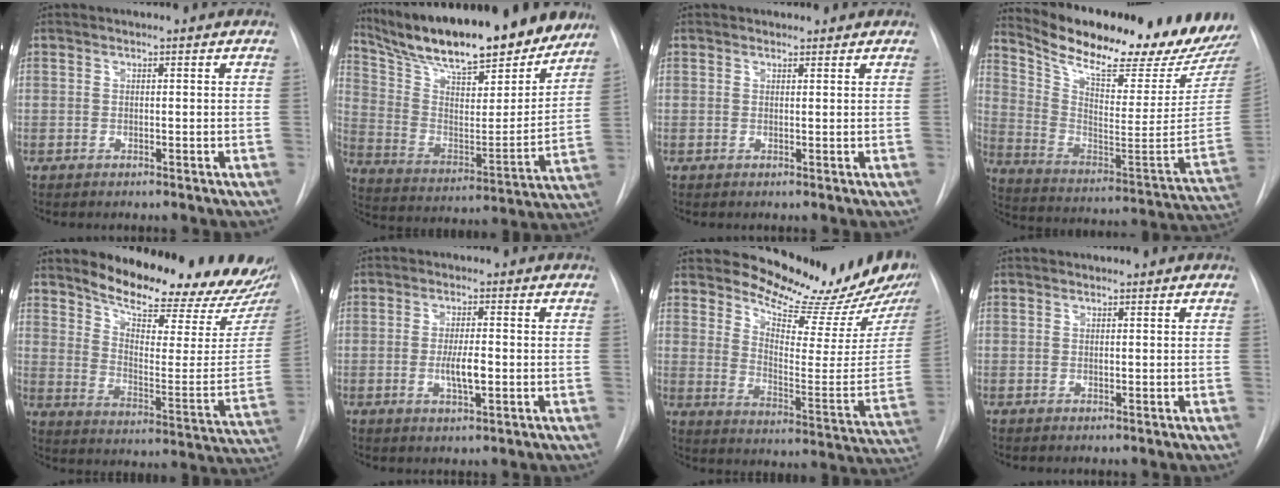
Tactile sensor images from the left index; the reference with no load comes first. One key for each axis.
{"total": 26.1, "fx": 22.3, "fy": 5.4, "fz": 12.5, "tx": -0.210, "ty": -0.016, "tz": 0.337}
{"total": 1.2, "fx": 1.1, "fy": 0.5, "fz": 0.0, "tx": -0.003, "ty": 0.001, "tz": 0.012}
{"total": 25.4, "fx": 22.5, "fy": 2.7, "fz": 11.5, "tx": -0.199, "ty": -0.071, "tz": 0.330}
{"total": 21.5, "fx": 19.2, "fy": 4.3, "fz": 8.6, "tx": -0.124, "ty": -0.080, "tz": 0.252}
{"total": 4.1, "fx": -0.7, "fy": 0.9, "fz": 4.0, "tx": -0.075, "ty": -0.003, "tz": -0.009}
{"total": 19.0, "fx": 16.8, "fy": 4.6, "fz": 7.4, "tx": -0.095, "ty": -0.088, "tz": 0.217}
{"total": 0.0}